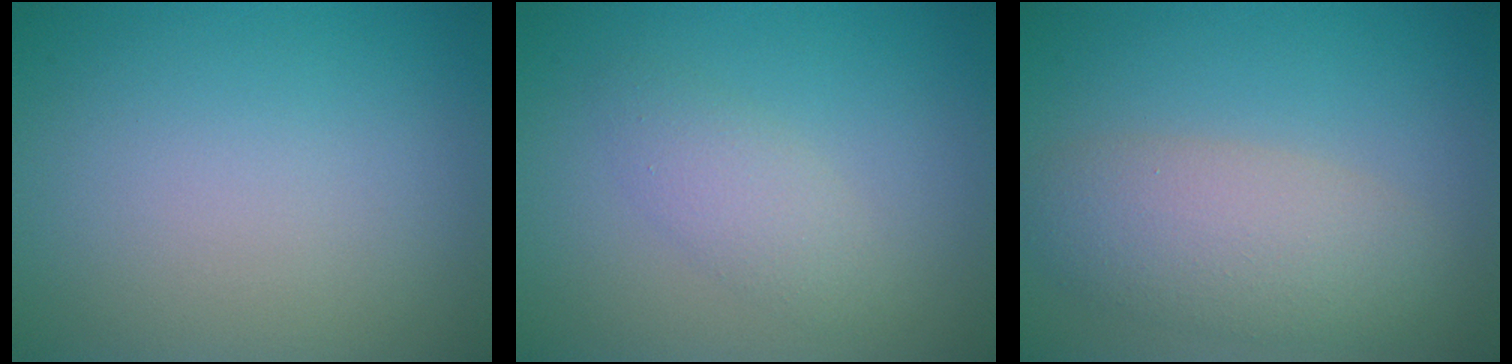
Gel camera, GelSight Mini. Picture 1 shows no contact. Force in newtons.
{"total": 2.2, "press": 2.2, "slide": 0.0}
{"total": 5.1, "press": 5.1, "slide": 0.5}